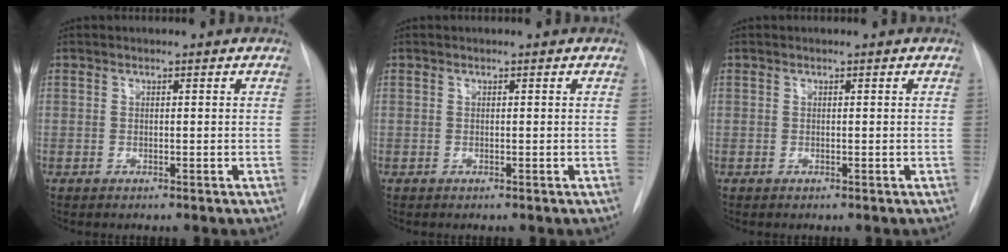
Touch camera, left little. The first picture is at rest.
{"total": 0.0}
{"total": 0.0}